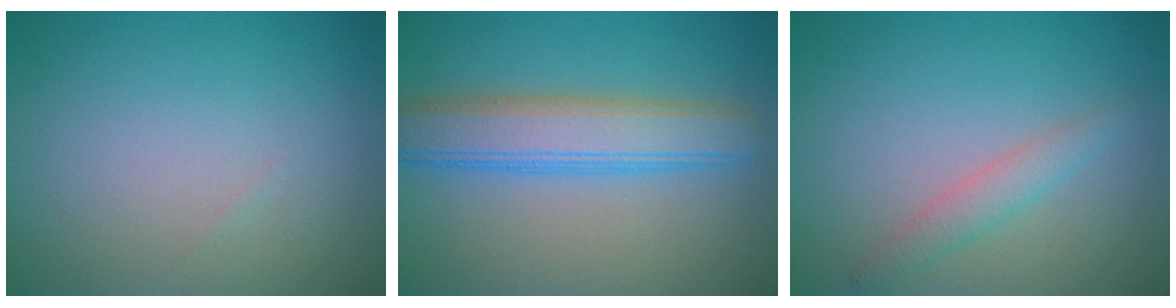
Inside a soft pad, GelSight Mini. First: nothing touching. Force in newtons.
{"total": 5.8, "press": 5.8, "slide": 0.1}
{"total": 2.7, "press": 2.7, "slide": 0.2}